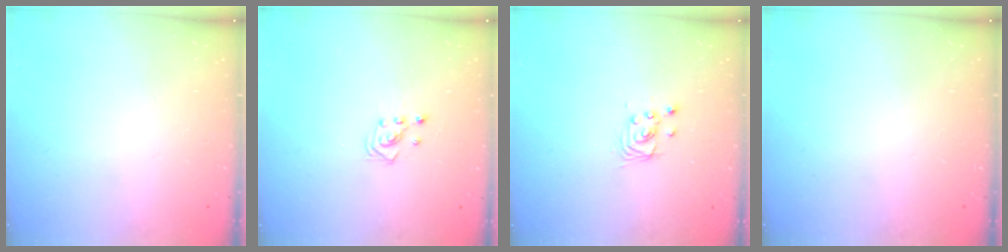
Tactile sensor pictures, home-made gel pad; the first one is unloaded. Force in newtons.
{"total": 2.6, "press": 2.6, "slide": 0.3}
{"total": 2.4, "press": 2.4, "slide": 0.2}
{"total": 0.0}